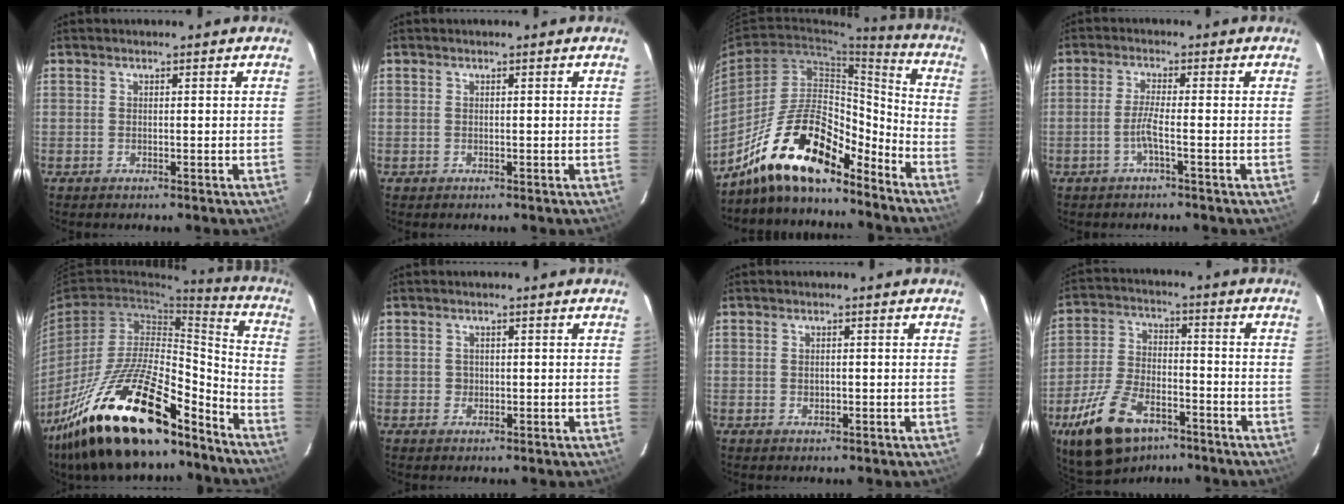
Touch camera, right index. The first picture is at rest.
{"total": 0.6, "force": [-0.3, 0.5, -0.1], "torque": [0.001, 0.002, -0.005]}
{"total": 18.4, "force": [-14.3, 5.6, 10.1], "torque": [-0.191, 0.012, -0.253]}
{"total": 2.9, "force": [-1.5, -0.4, 2.4], "torque": [-0.053, -0.002, -0.030]}
{"total": 27.7, "force": [-19.8, 8.9, 17.3], "torque": [-0.309, -0.013, -0.320]}
{"total": 1.4, "force": [-0.3, 1.3, 0.0], "torque": [0.003, 0.000, -0.001]}
{"total": 0.9, "force": [-0.2, 0.9, 0.3], "torque": [-0.005, 0.000, -0.002]}
{"total": 16.0, "force": [-9.7, 8.2, 9.7], "torque": [-0.209, -0.011, -0.171]}